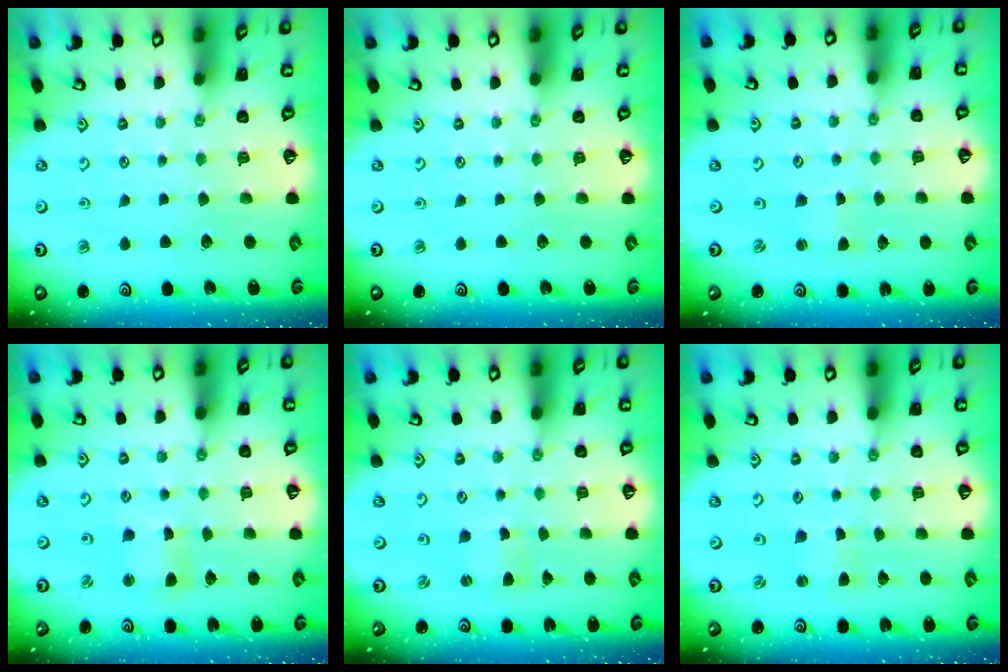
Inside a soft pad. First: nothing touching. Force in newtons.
{"total": 0.0}
{"total": 0.5, "press": 0.5, "slide": 0.1}
{"total": 3.5, "press": 3.5, "slide": 0.3}
{"total": 1.2, "press": 1.2, "slide": 0.1}
{"total": 1.9, "press": 1.9, "slide": 0.4}